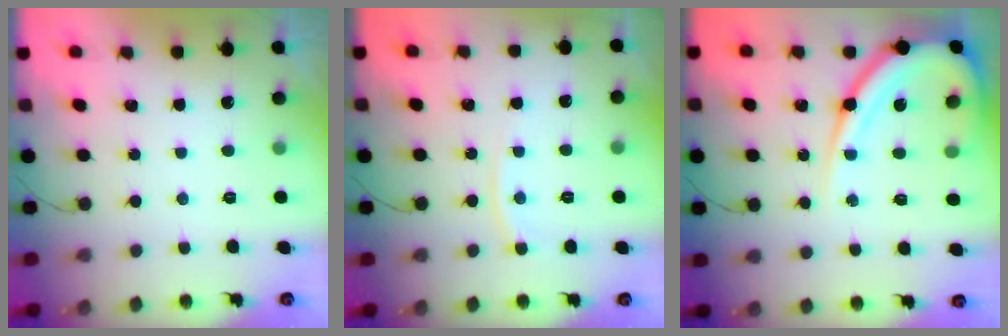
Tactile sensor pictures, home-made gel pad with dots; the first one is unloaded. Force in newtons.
{"total": 5.3, "press": 5.2, "slide": 0.6}
{"total": 15.5, "press": 15.4, "slide": 1.2}